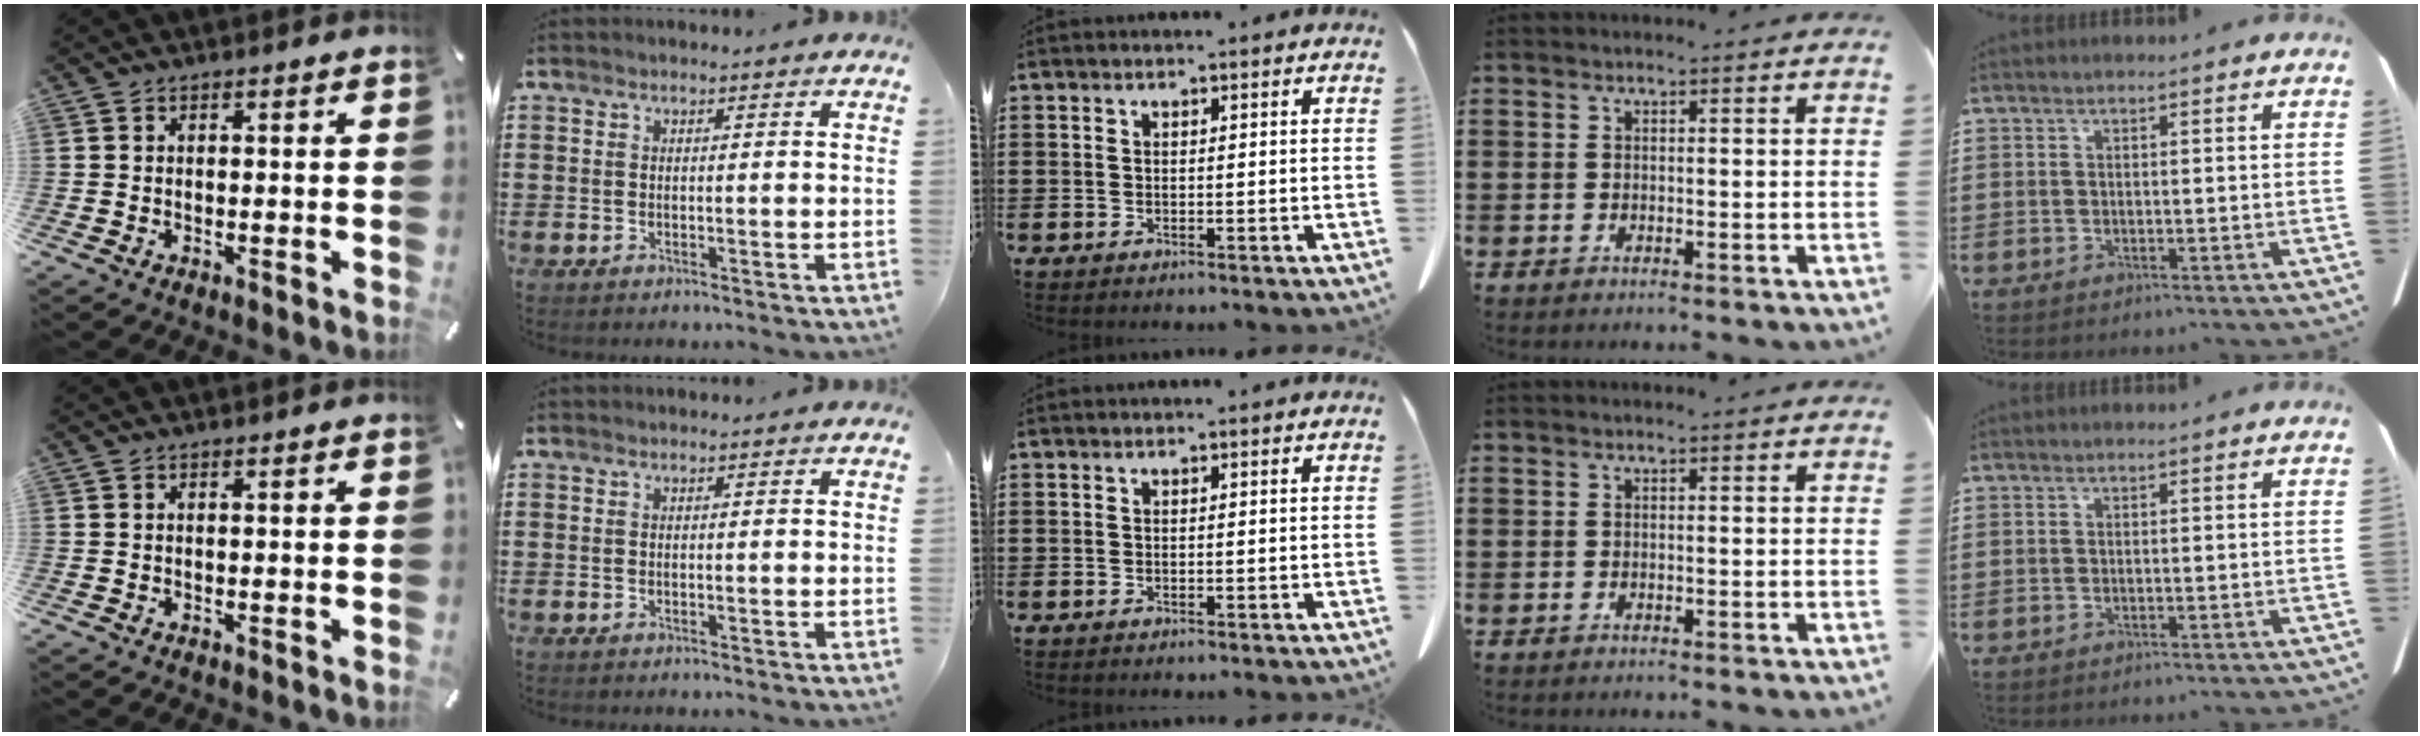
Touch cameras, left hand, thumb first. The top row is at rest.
{}